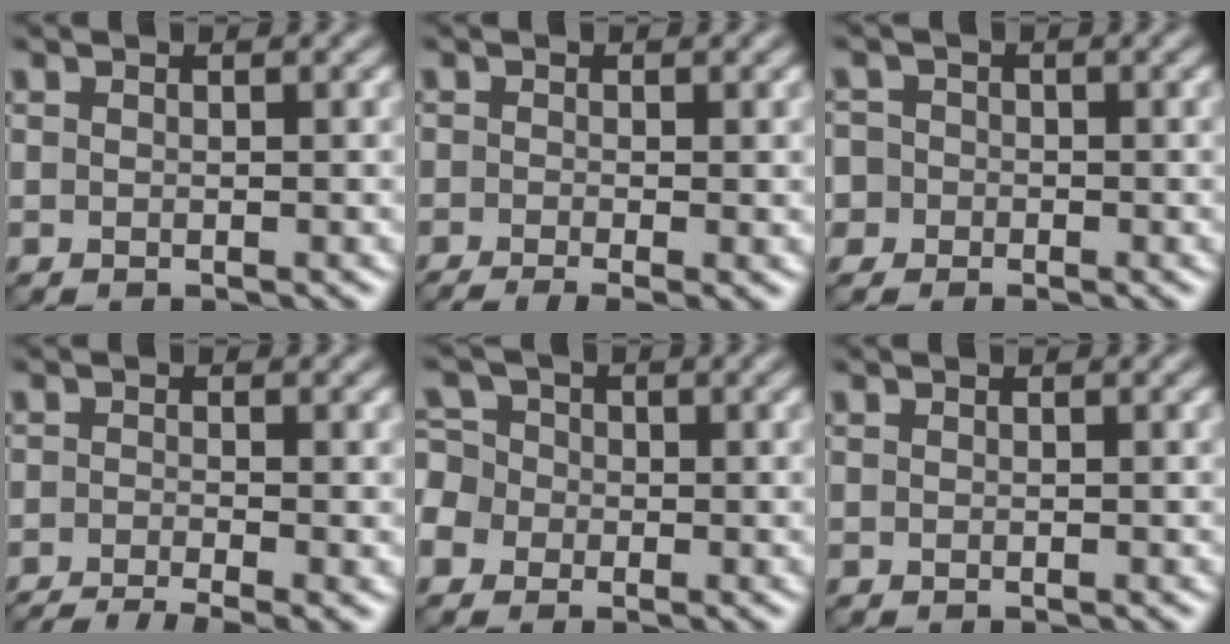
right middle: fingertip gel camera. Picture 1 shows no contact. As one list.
[{"total": 3.6, "force": [-1.8, 0.9, 3.0], "torque": [-0.042, -0.011, -0.030]}, {"total": 3.2, "force": [-1.0, 3.0, 0.5], "torque": [0.011, 0.013, -0.046]}, {"total": 5.3, "force": [-3.8, 1.0, 3.5], "torque": [-0.052, -0.011, -0.071]}, {"total": 5.2, "force": [-1.8, 4.6, 1.9], "torque": [-0.047, 0.019, -0.051]}, {"total": 0.0}]